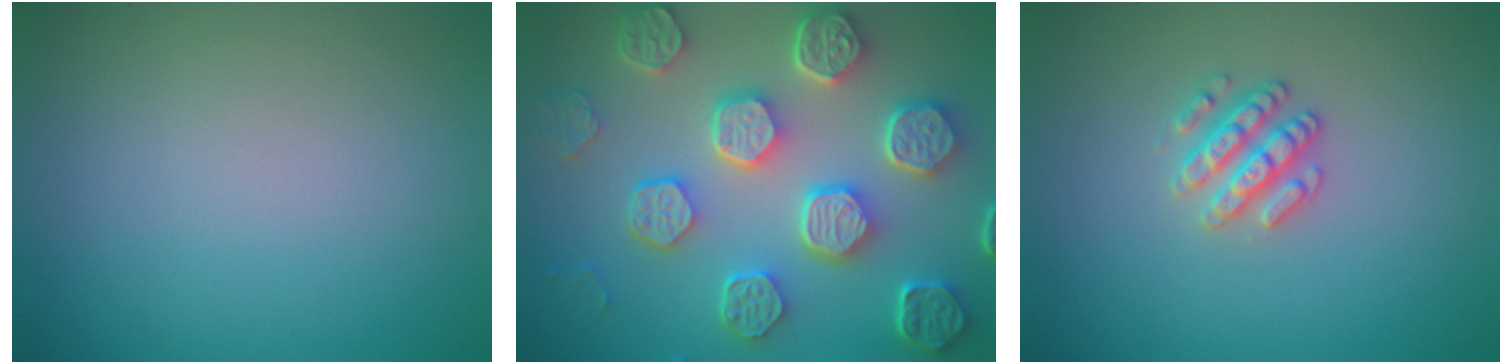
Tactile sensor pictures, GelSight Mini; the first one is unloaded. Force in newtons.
{"total": 8.6, "press": 6.6, "slide": 5.5}
{"total": 2.5, "press": 2.5, "slide": 0.4}